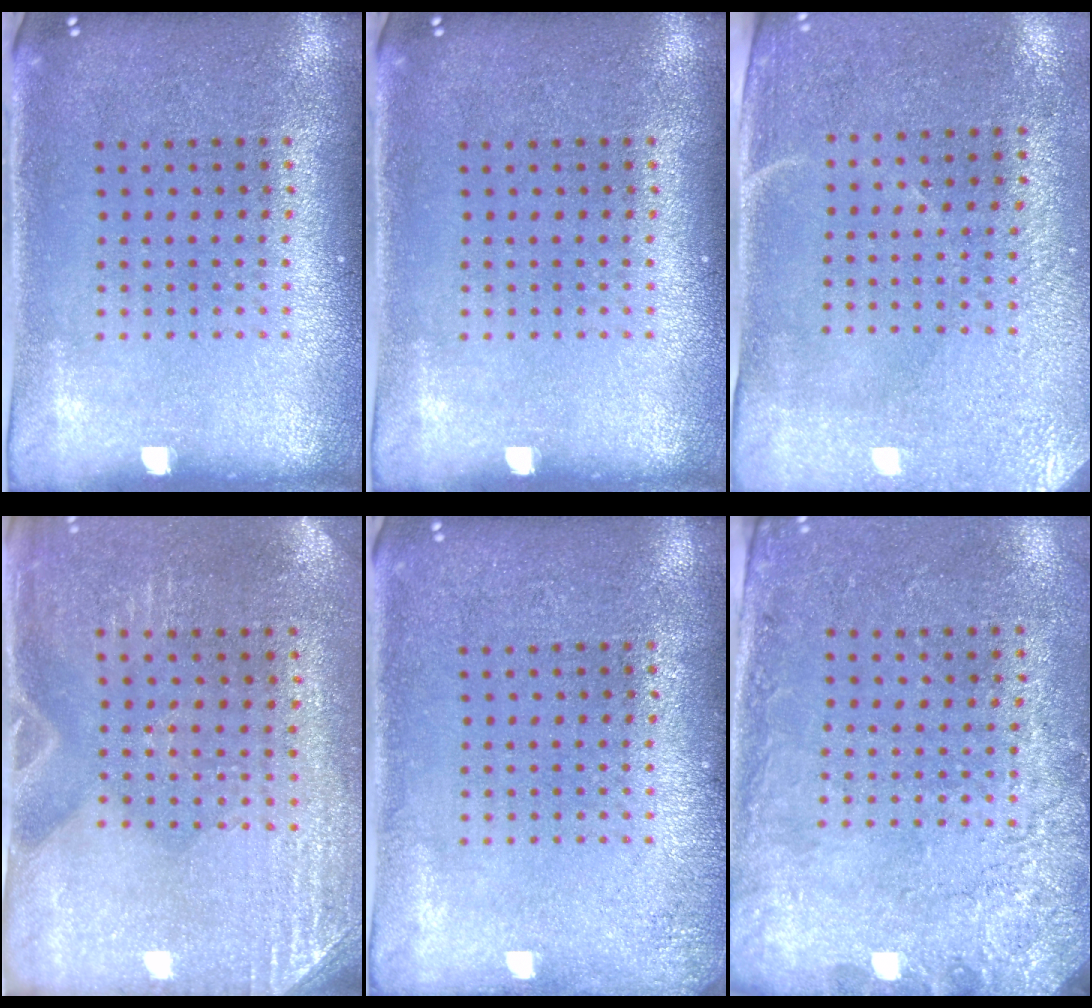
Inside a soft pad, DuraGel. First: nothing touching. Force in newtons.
{"total": 0.0}
{"total": 2.9, "press": 2.5, "slide": 1.4}
{"total": 2.9, "press": 2.6, "slide": 1.2}
{"total": 1.2, "press": 1.1, "slide": 0.2}
{"total": 2.7, "press": 2.0, "slide": 1.8}